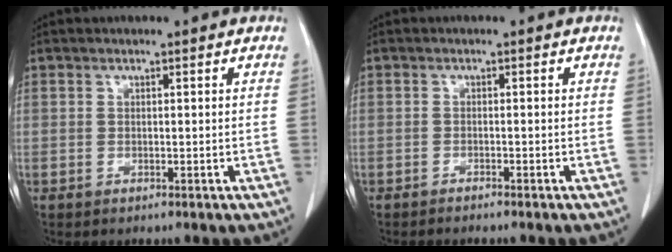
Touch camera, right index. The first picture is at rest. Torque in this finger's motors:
{"motor_torque": [0.02, 0.02, -0.08, 0.01]}